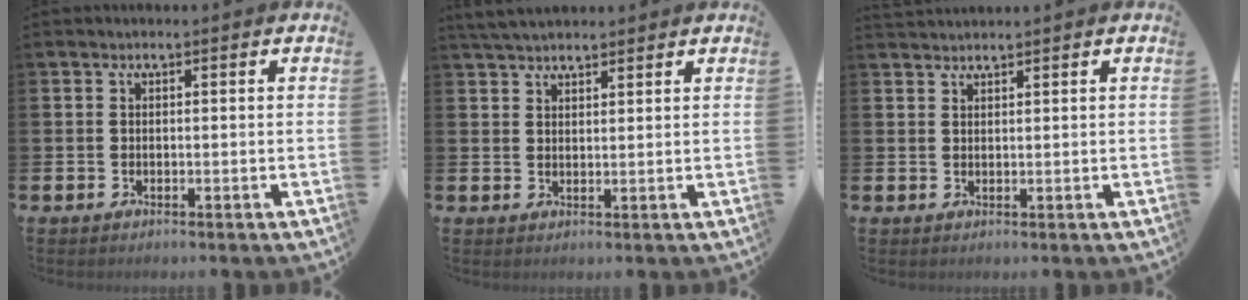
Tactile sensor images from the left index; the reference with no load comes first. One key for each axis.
{"total": 3.6, "fx": 3.4, "fy": 0.8, "fz": 0.8, "tx": -0.020, "ty": -0.009, "tz": 0.064}
{"total": 1.4, "fx": 1.4, "fy": 0.0, "fz": 0.0, "tx": 0.002, "ty": -0.004, "tz": 0.026}